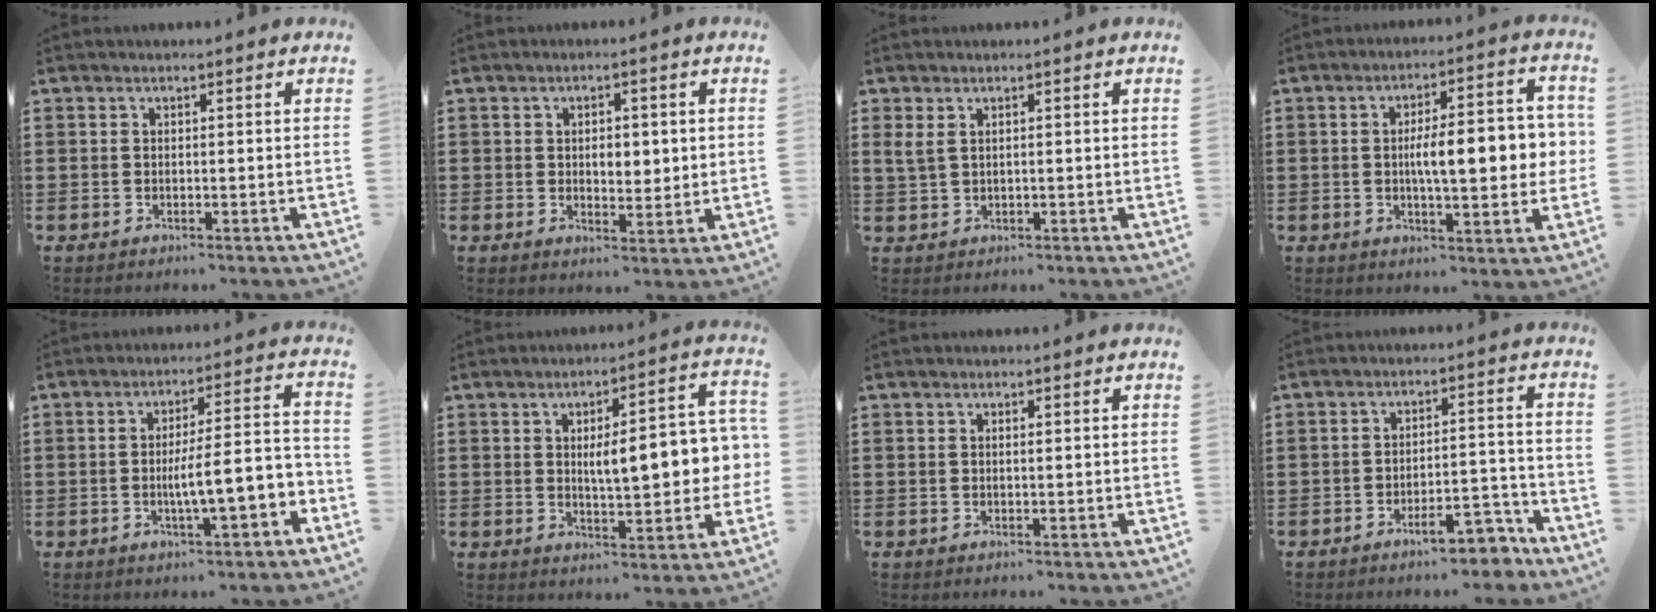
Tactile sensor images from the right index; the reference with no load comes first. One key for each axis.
{"total": 3.7, "fx": 0.3, "fy": 2.1, "fz": 3.0, "tx": -0.047, "ty": 0.003, "tz": -0.002}
{"total": 2.1, "fx": 0.7, "fy": 1.0, "fz": 1.7, "tx": -0.044, "ty": 0.003, "tz": 0.010}
{"total": 9.9, "fx": 0.1, "fy": 3.0, "fz": 9.5, "tx": -0.145, "ty": 0.002, "tz": -0.004}
{"total": 8.4, "fx": -2.9, "fy": 1.6, "fz": 7.7, "tx": -0.115, "ty": -0.005, "tz": -0.055}
{"total": 9.2, "fx": 0.6, "fy": 3.2, "fz": 8.5, "tx": -0.125, "ty": -0.005, "tz": 0.000}
{"total": 0.5, "fx": 0.2, "fy": 0.1, "fz": 0.5, "tx": -0.010, "ty": 0.000, "tz": 0.003}
{"total": 7.7, "fx": -5.7, "fy": 1.8, "fz": 4.8, "tx": -0.072, "ty": 0.008, "tz": -0.099}